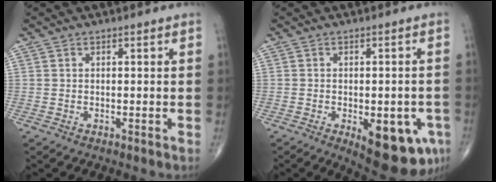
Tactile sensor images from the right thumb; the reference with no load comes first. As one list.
[{"total": 13.4, "force": [-5.2, 5.7, 10.9], "torque": [-0.113, 0.002, -0.054]}]